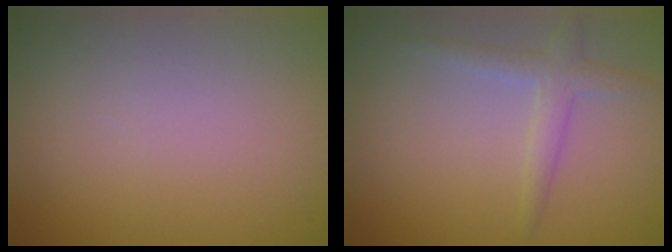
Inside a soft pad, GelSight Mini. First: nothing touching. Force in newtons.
{"total": 2.1, "press": 2.0, "slide": 0.1}